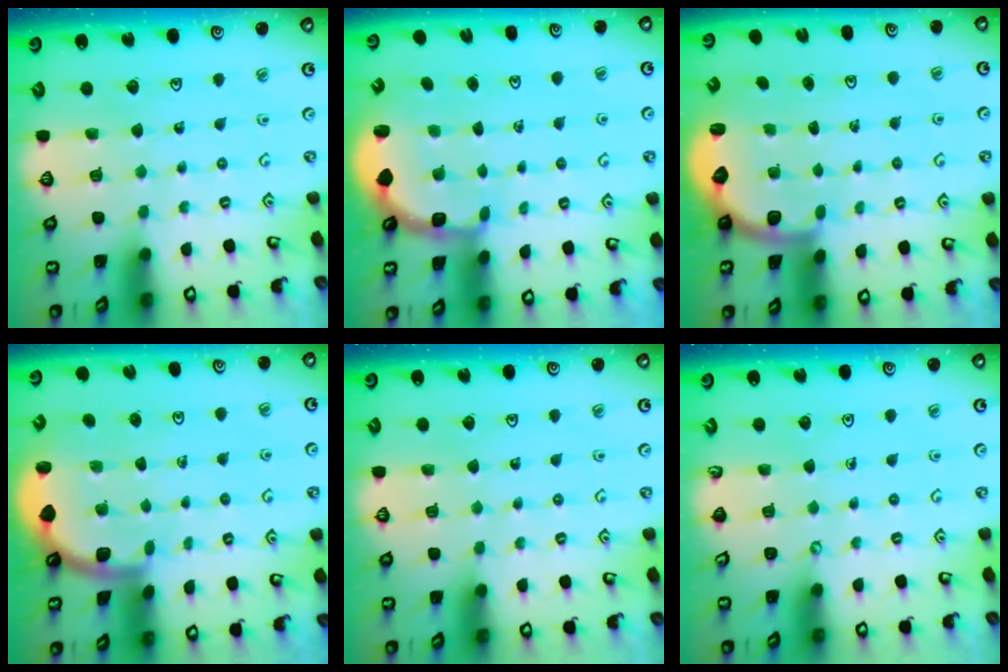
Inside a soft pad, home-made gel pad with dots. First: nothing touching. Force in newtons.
{"total": 2.7, "press": 2.1, "slide": 1.7}
{"total": 2.6, "press": 2.3, "slide": 1.2}
{"total": 1.7, "press": 1.7, "slide": 0.1}
{"total": 0.0}
{"total": 0.0}